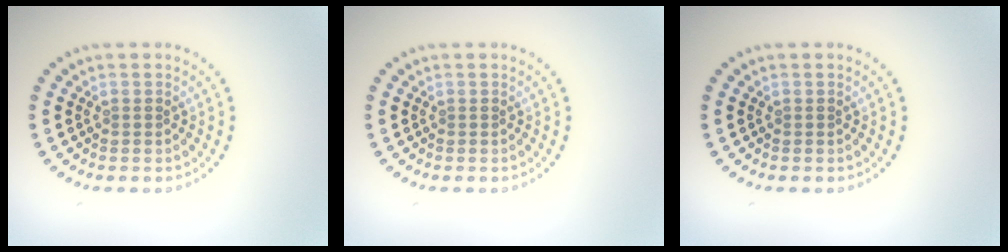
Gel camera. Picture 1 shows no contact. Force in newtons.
{"total": 0.0}
{"total": 0.0}